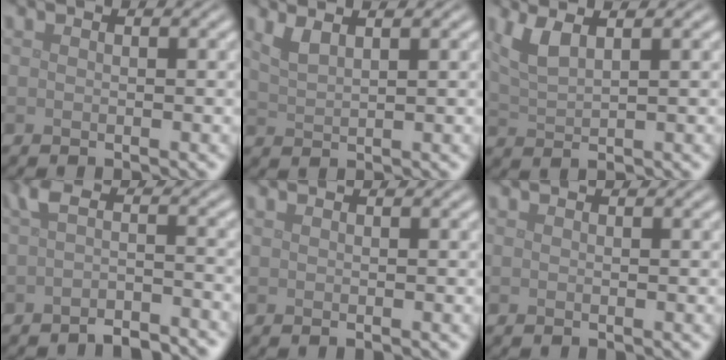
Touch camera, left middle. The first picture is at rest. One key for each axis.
{"total": 1.9, "fx": 1.4, "fy": 0.6, "fz": 1.2, "tx": -0.023, "ty": 0.001, "tz": 0.031}
{"total": 2.9, "fx": 1.6, "fy": 0.9, "fz": 2.3, "tx": -0.048, "ty": 0.000, "tz": 0.034}
{"total": 3.3, "fx": -2.2, "fy": 1.0, "fz": 2.2, "tx": -0.038, "ty": -0.008, "tz": -0.043}
{"total": 0.5, "fx": 0.0, "fy": 0.1, "fz": 0.5, "tx": -0.008, "ty": 0.003, "tz": 0.000}
{"total": 0.0}